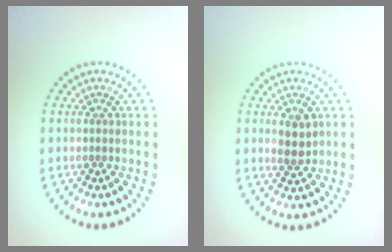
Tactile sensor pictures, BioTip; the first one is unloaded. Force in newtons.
{"total": 2.5, "press": 2.4, "slide": 0.8}